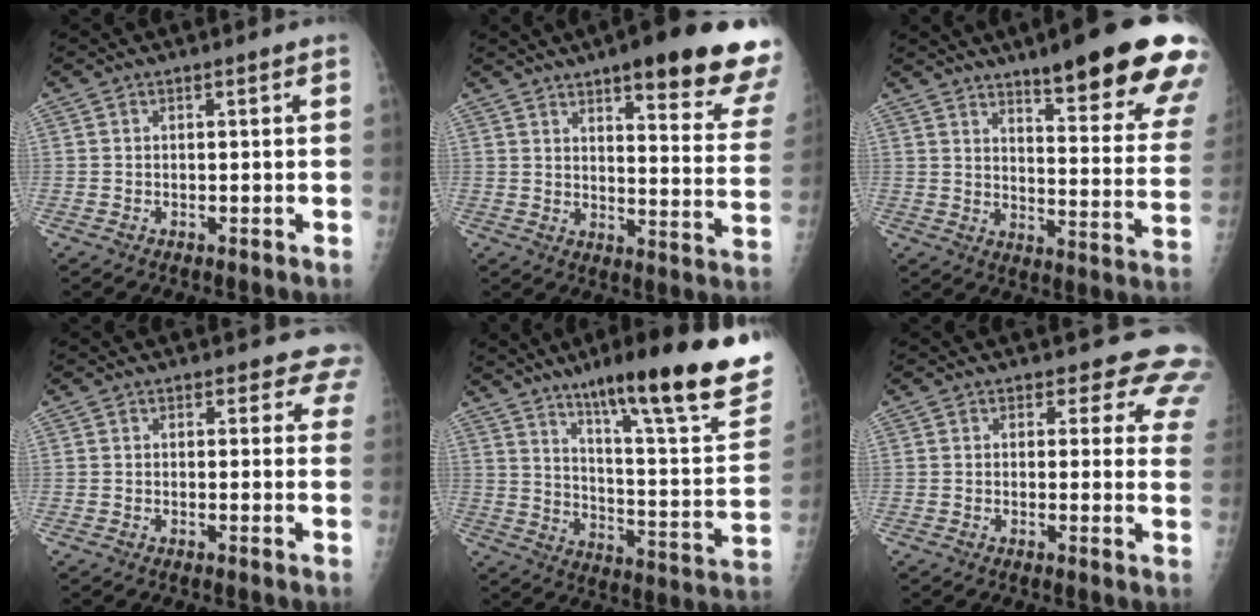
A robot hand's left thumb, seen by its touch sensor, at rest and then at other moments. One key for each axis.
{"total": 22.4, "fx": 15.5, "fy": 4.2, "fz": 15.7, "tx": -0.176, "ty": -0.060, "tz": 0.191}
{"total": 23.5, "fx": 15.7, "fy": 4.3, "fz": 17.0, "tx": -0.197, "ty": -0.072, "tz": 0.207}
{"total": 4.2, "fx": 3.6, "fy": 2.2, "fz": 0.3, "tx": 0.037, "ty": -0.016, "tz": 0.016}
{"total": 28.7, "fx": 18.8, "fy": 4.0, "fz": 21.3, "tx": -0.278, "ty": -0.075, "tz": 0.278}
{"total": 9.3, "fx": 8.0, "fy": 4.2, "fz": 2.2, "tx": 0.029, "ty": -0.038, "tz": 0.056}